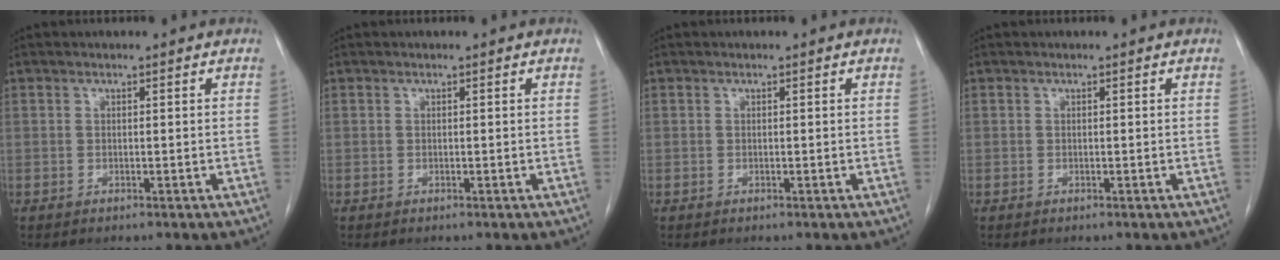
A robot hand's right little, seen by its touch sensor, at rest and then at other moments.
{"total": 0.0}
{"total": 0.0}
{"total": 0.0}